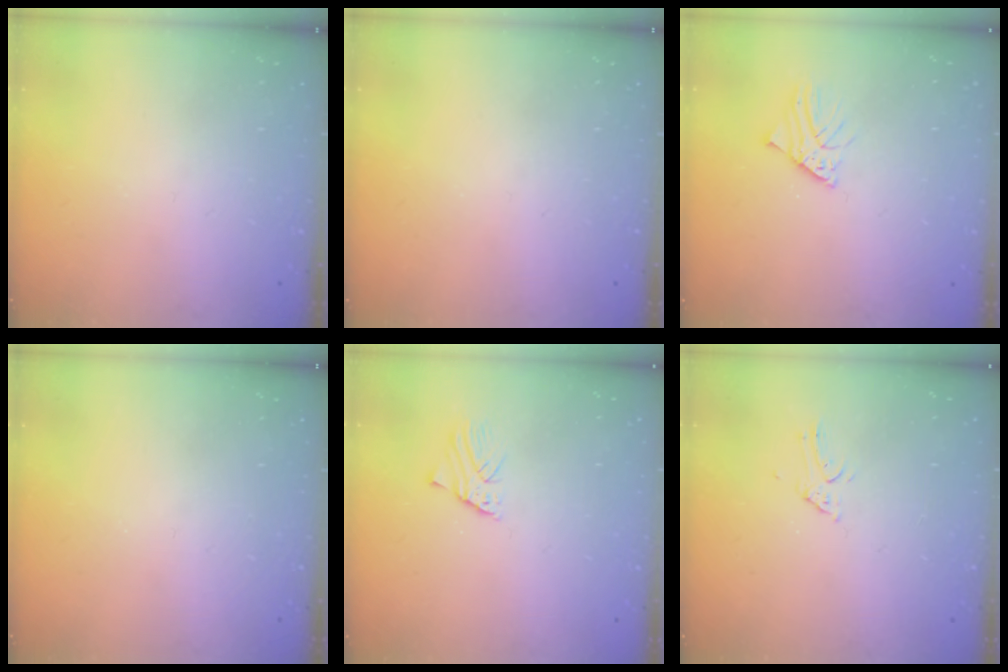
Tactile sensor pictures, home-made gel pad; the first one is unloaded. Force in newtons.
{"total": 0.0}
{"total": 2.6, "press": 2.6, "slide": 0.3}
{"total": 0.0}
{"total": 1.4, "press": 1.4, "slide": 0.0}
{"total": 1.6, "press": 1.5, "slide": 0.1}